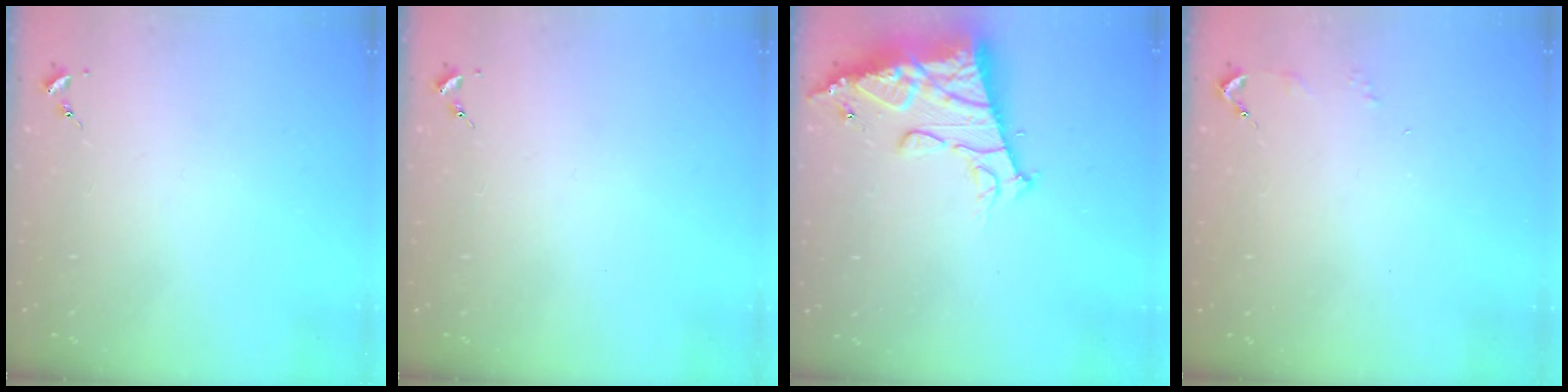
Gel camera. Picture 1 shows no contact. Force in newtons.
{"total": 0.0}
{"total": 16.0, "press": 15.9, "slide": 1.8}
{"total": 2.9, "press": 2.8, "slide": 0.3}